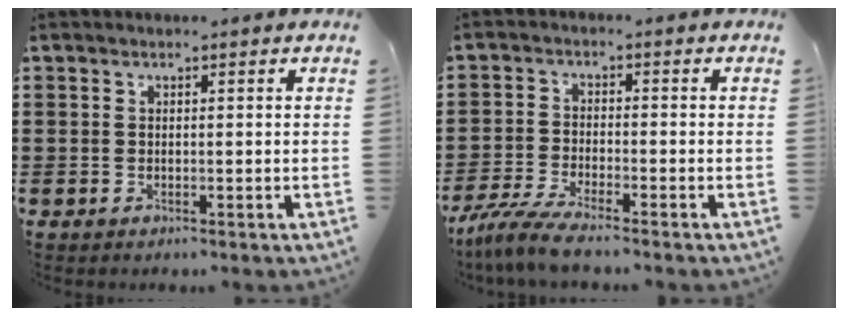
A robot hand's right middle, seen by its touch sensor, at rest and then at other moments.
{"total": 4.8, "force": [-4.2, -0.1, 2.3], "torque": [-0.068, -0.021, -0.087]}